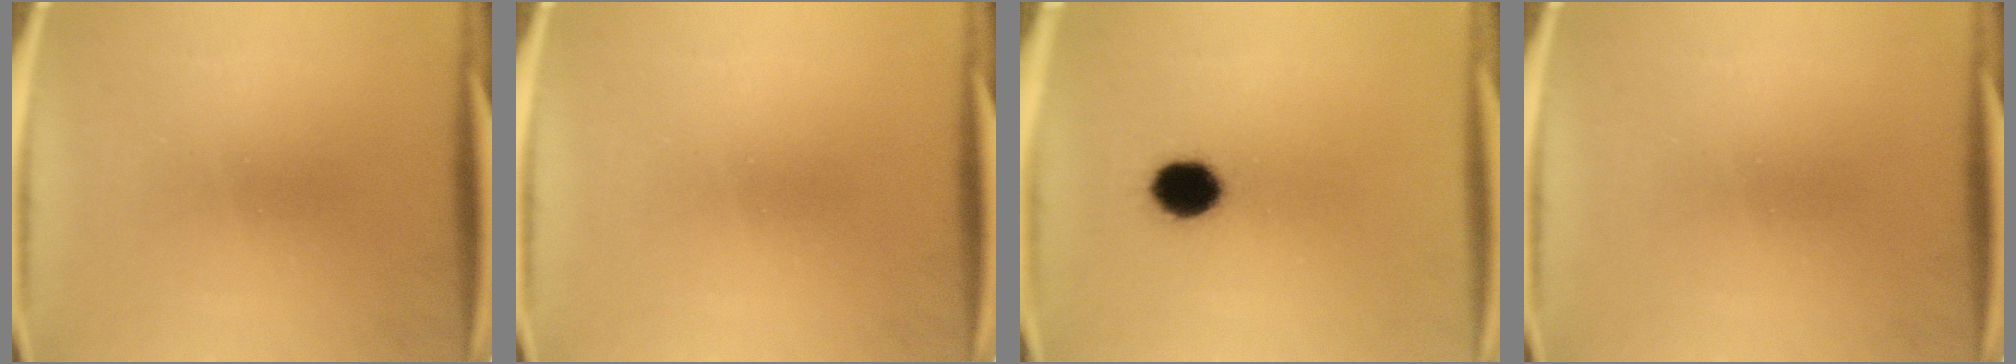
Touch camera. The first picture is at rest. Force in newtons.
{"total": 0.0}
{"total": 8.2}
{"total": 0.0}